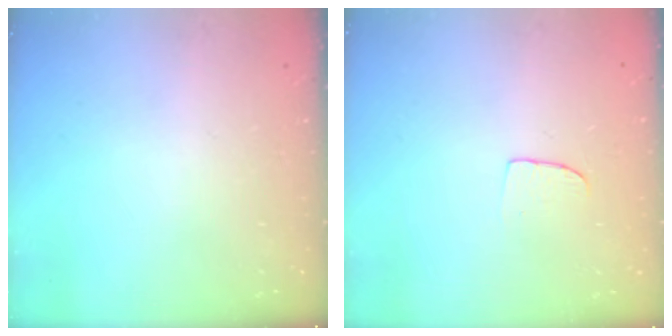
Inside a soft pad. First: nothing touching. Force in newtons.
{"total": 5.5, "press": 5.5, "slide": 0.3}